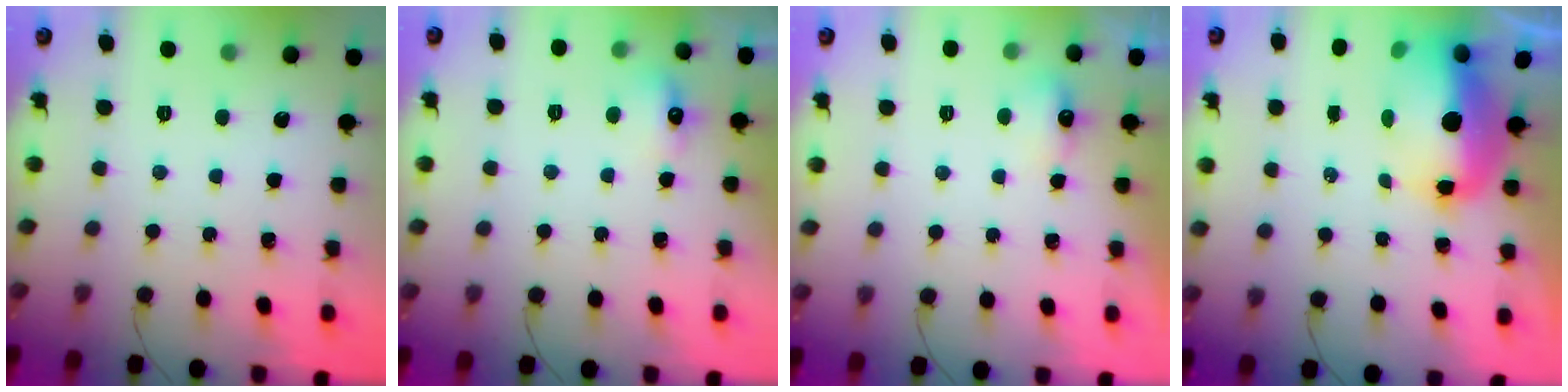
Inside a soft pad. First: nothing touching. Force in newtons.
{"total": 5.3, "press": 5.1, "slide": 1.5}
{"total": 5.1, "press": 5.0, "slide": 1.0}
{"total": 11.1, "press": 10.8, "slide": 2.6}